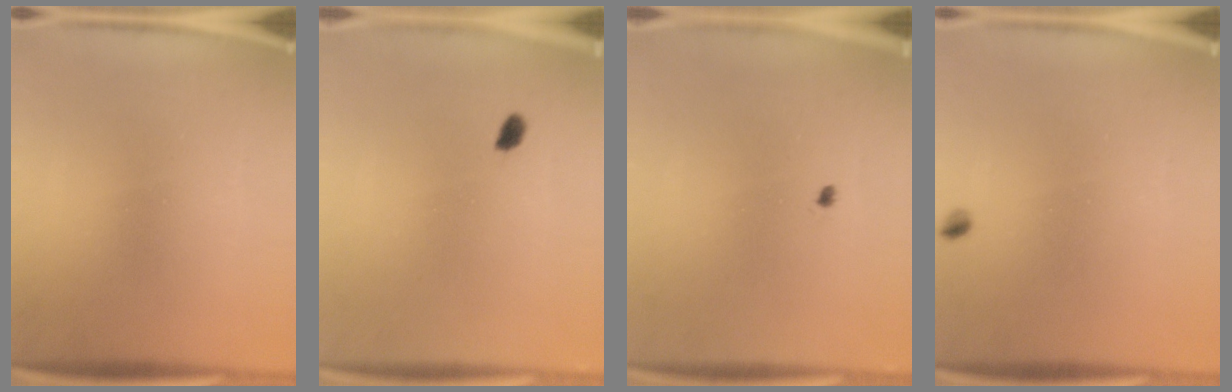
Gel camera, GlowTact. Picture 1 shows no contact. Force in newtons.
{"total": 1.5}
{"total": 0.6}
{"total": 1.0}